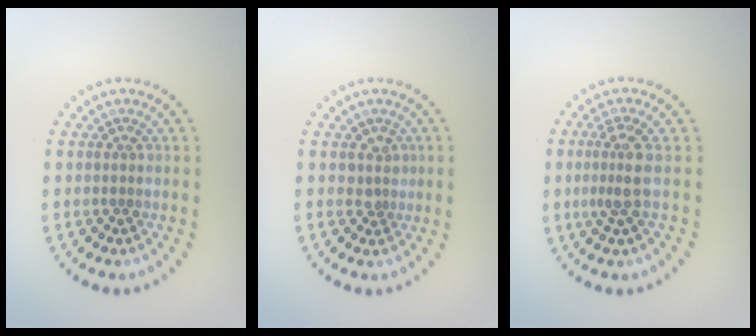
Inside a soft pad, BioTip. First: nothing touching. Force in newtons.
{"total": 1.4, "press": 1.0, "slide": 1.0}
{"total": 2.5, "press": 1.9, "slide": 1.6}